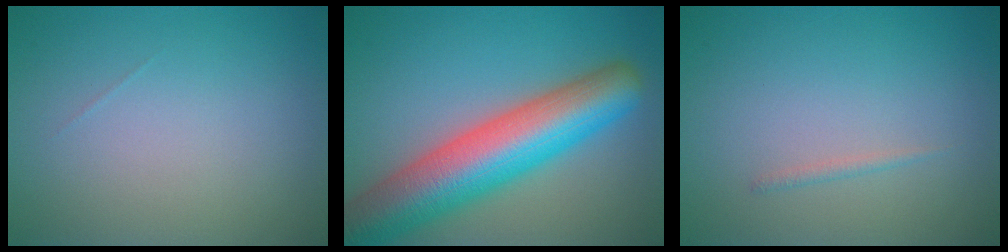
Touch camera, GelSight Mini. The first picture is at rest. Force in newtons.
{"total": 11.3, "press": 11.3, "slide": 0.5}
{"total": 0.6, "press": 0.6, "slide": 0.1}